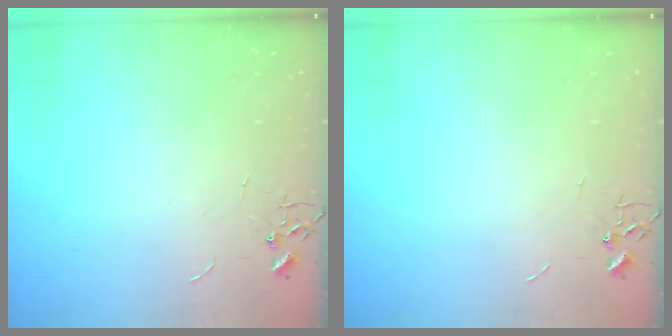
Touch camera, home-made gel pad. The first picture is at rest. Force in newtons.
{"total": 0.0}